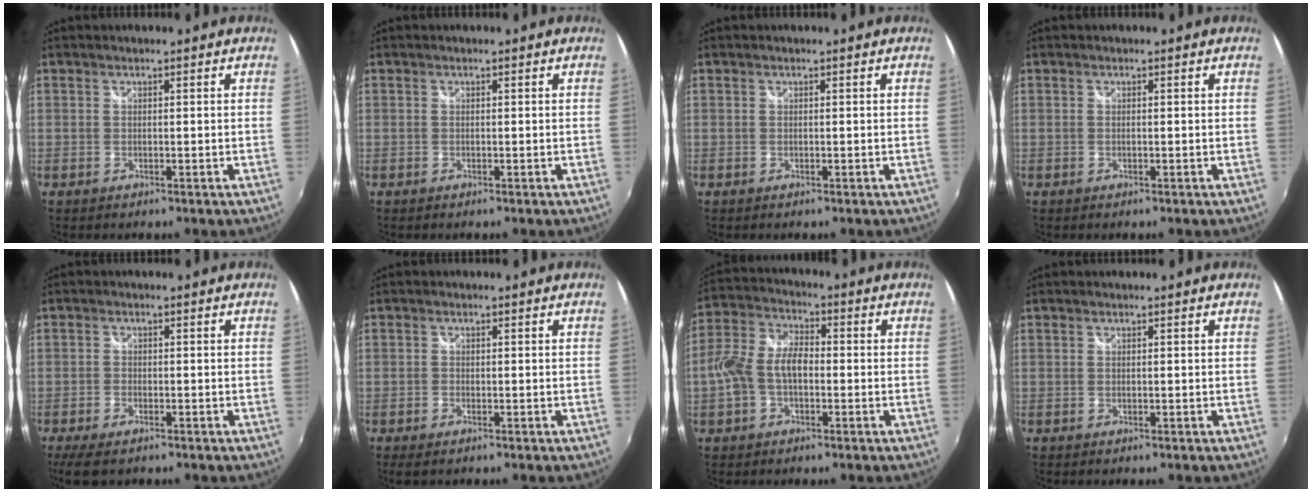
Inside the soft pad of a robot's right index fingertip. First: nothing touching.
{"total": 0.0}
{"total": 0.0}
{"total": 0.0}
{"total": 6.2, "force": [-4.4, 2.3, 3.7], "torque": [-0.089, -0.022, -0.077]}
{"total": 1.6, "force": [-1.1, 0.6, 0.9], "torque": [-0.020, -0.005, -0.021]}
{"total": 8.7, "force": [-1.9, 5.2, 6.7], "torque": [-0.146, 0.018, -0.037]}
{"total": 0.0}